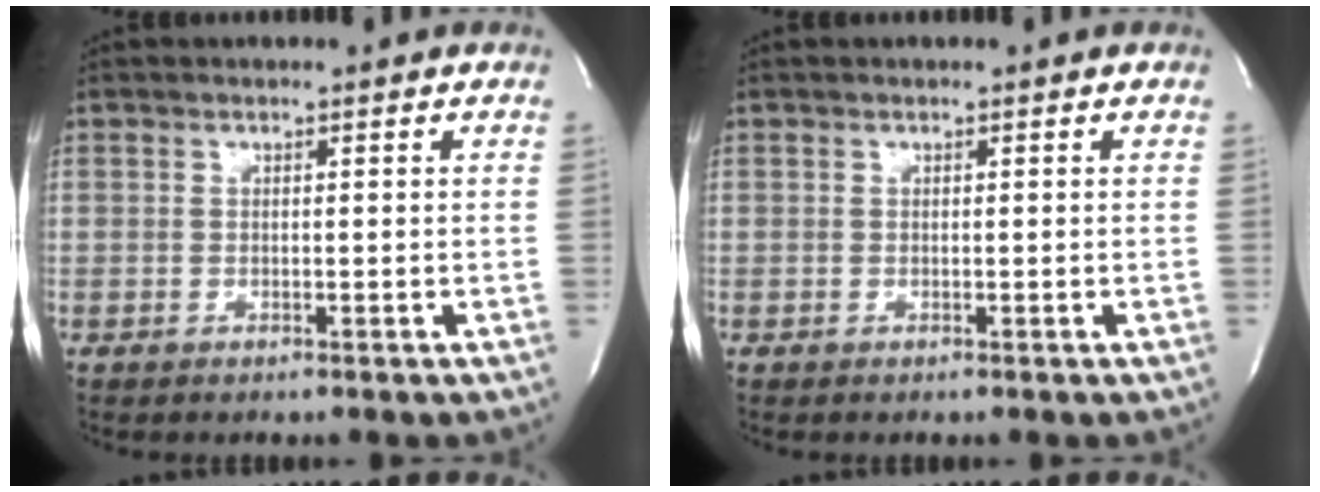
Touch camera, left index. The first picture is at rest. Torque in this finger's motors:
{"motor_torque": [-0.01, 0.01, -0.02, 0.00]}